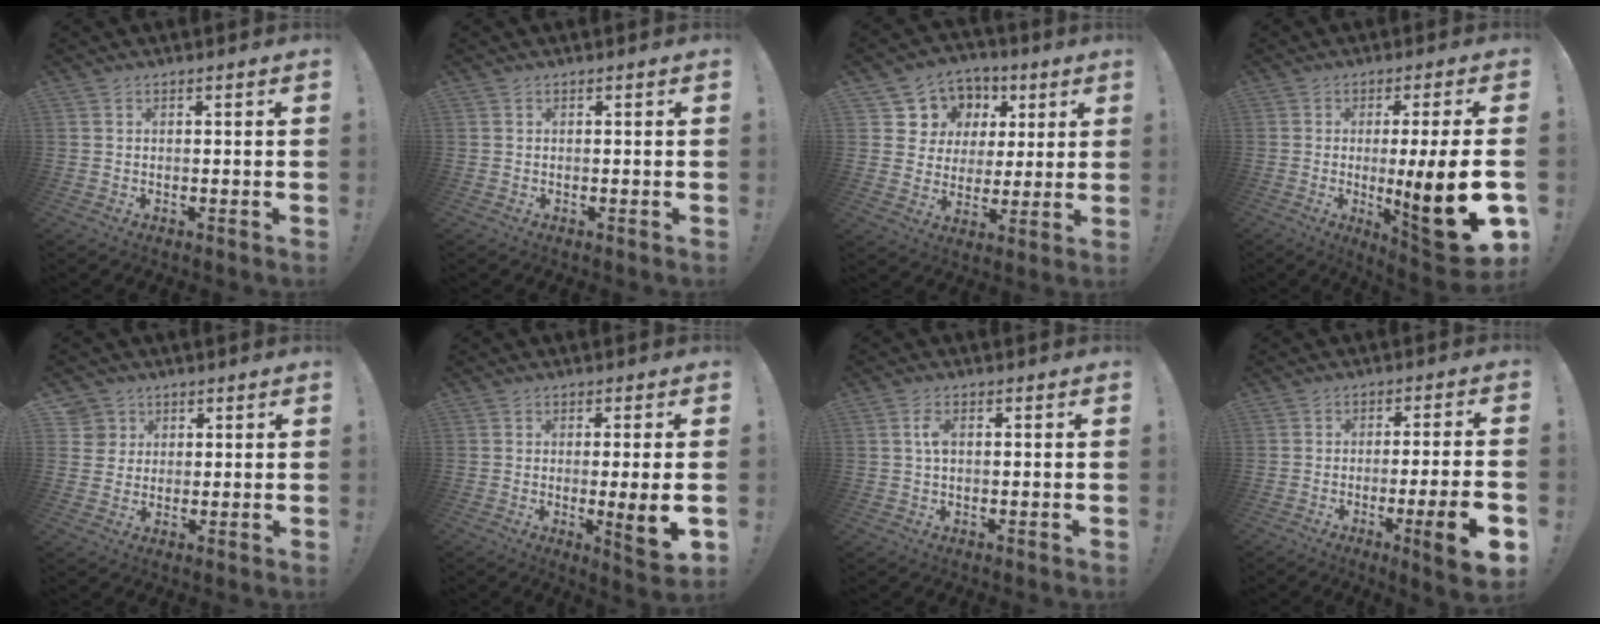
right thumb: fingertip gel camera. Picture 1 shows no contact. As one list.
[{"total": 0.0}, {"total": 10.1, "force": [3.6, 9.2, 1.8], "torque": [-0.027, -0.026, 0.084]}, {"total": 16.9, "force": [-2.8, 0.6, 16.7], "torque": [-0.249, -0.009, -0.039]}, {"total": 5.1, "force": [2.4, 4.4, 0.5], "torque": [-0.008, -0.011, 0.046]}, {"total": 8.3, "force": [-1.0, -0.1, 8.3], "torque": [-0.111, -0.012, -0.017]}, {"total": 3.4, "force": [0.4, 1.7, 3.0], "torque": [-0.051, 0.004, 0.005]}, {"total": 12.0, "force": [-4.2, 0.3, 11.3], "torque": [-0.159, 0.005, -0.059]}]